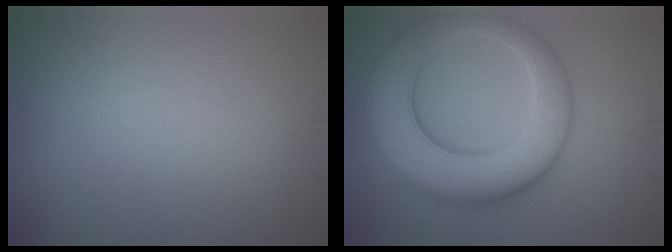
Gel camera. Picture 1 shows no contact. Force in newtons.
{"total": 10.1, "press": 10.1, "slide": 0.4}